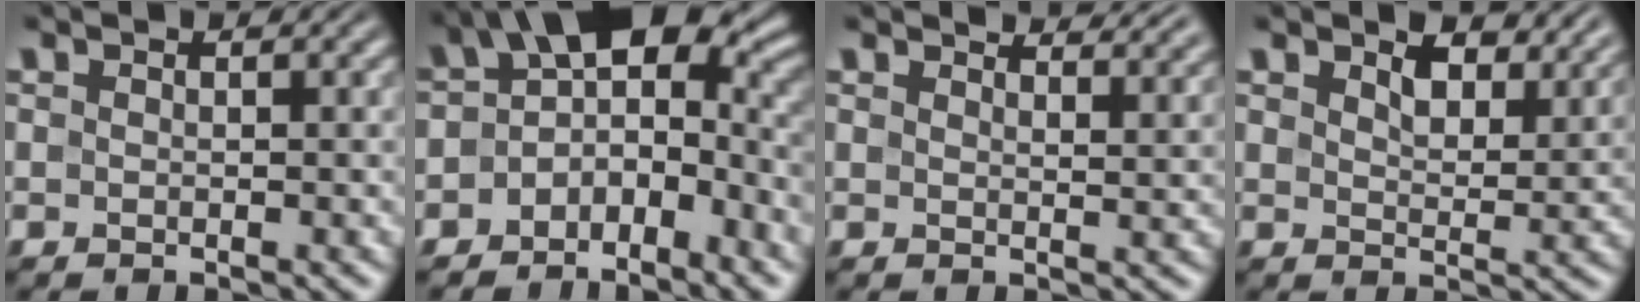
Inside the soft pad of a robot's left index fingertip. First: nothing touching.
{"total": 7.7, "force": [-0.3, 4.9, 5.9], "torque": [-0.070, 0.016, -0.025]}
{"total": 4.5, "force": [4.2, 0.9, 1.4], "torque": [-0.024, 0.005, 0.044]}
{"total": 5.0, "force": [3.5, 2.2, 2.9], "torque": [-0.053, -0.001, 0.044]}